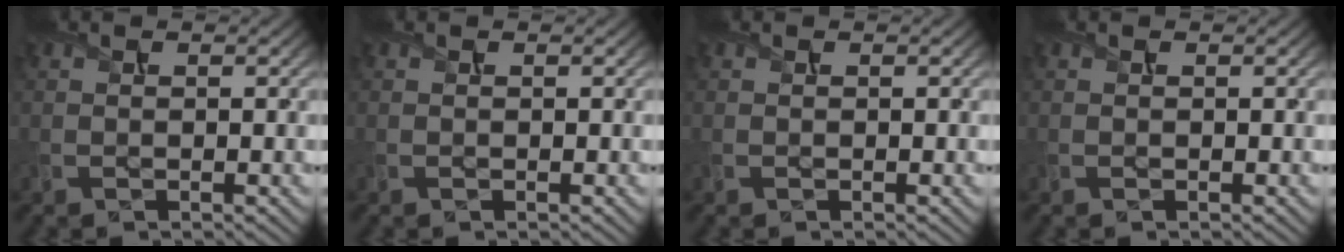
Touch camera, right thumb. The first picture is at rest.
{"total": 0.0}
{"total": 0.0}
{"total": 0.0}